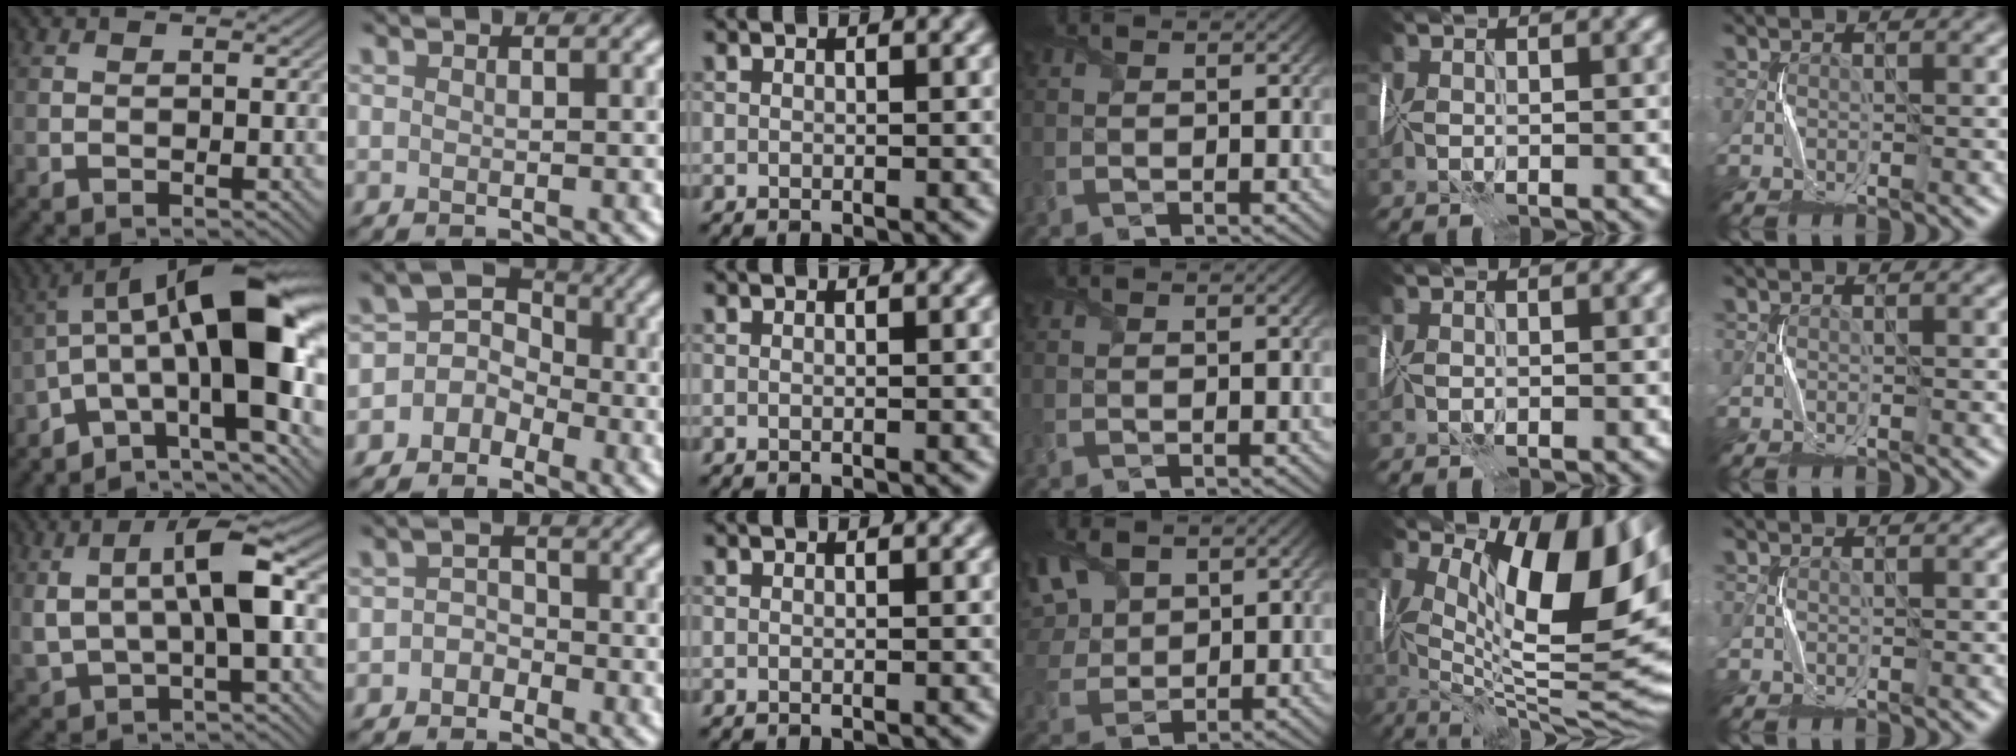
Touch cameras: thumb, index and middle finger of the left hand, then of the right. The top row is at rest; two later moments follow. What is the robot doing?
{"motion": "wrap", "object": "cellophane"}